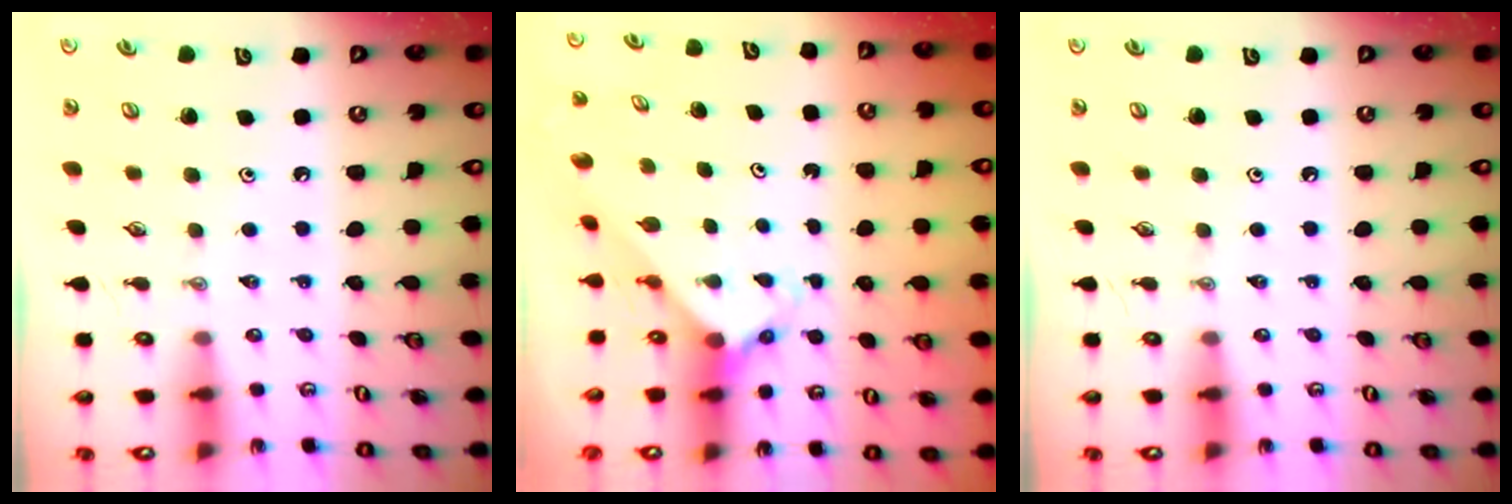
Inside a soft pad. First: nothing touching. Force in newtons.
{"total": 3.4, "press": 3.4, "slide": 0.4}
{"total": 0.0}